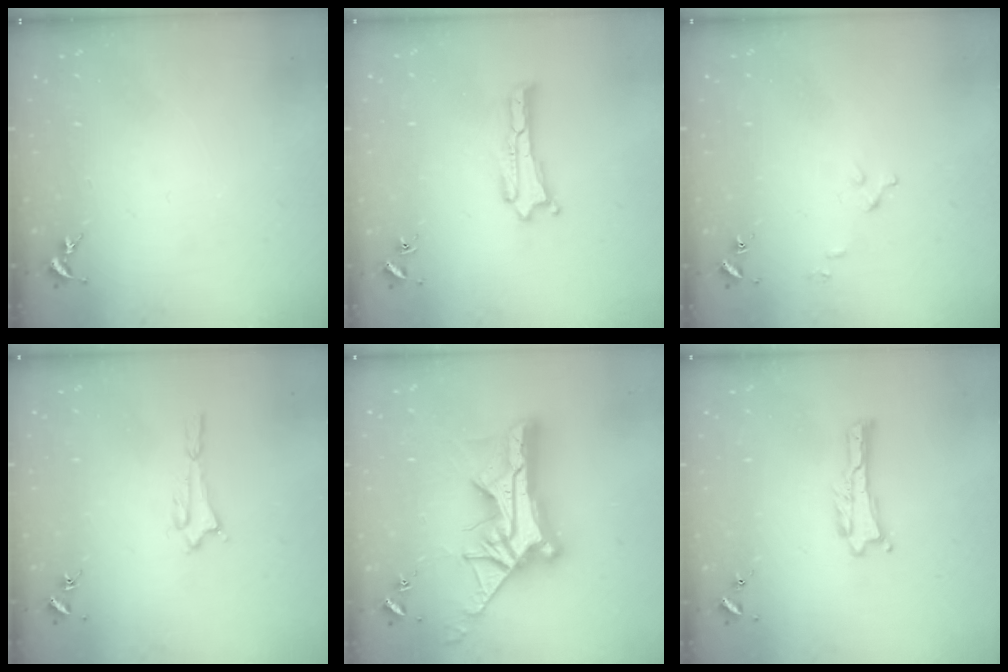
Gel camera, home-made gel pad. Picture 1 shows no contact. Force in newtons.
{"total": 0.0}
{"total": 2.6, "press": 2.6, "slide": 0.3}
{"total": 1.6, "press": 1.6, "slide": 0.1}
{"total": 14.8, "press": 14.7, "slide": 1.4}
{"total": 0.0}